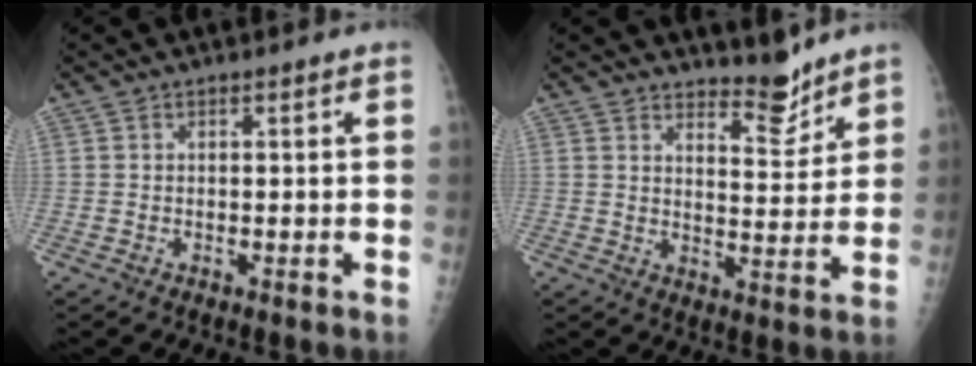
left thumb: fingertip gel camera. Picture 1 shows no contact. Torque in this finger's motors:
{"motor_torque": [0.17, 0.16, -0.16, -0.20, 0.03]}